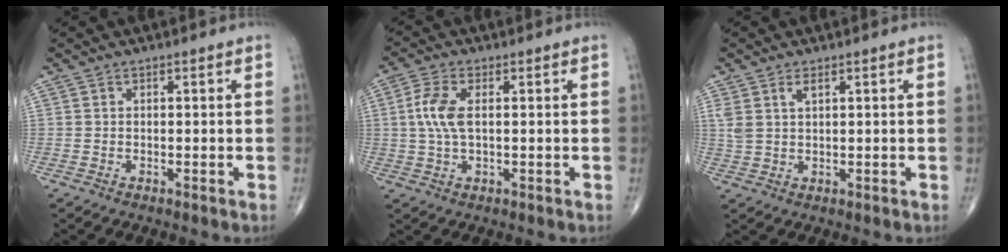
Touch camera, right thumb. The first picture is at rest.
{"total": 6.0, "force": [0.8, 2.7, 5.3], "torque": [-0.133, 0.008, 0.013]}
{"total": 3.2, "force": [1.7, 1.4, 2.4], "torque": [-0.056, 0.003, 0.041]}